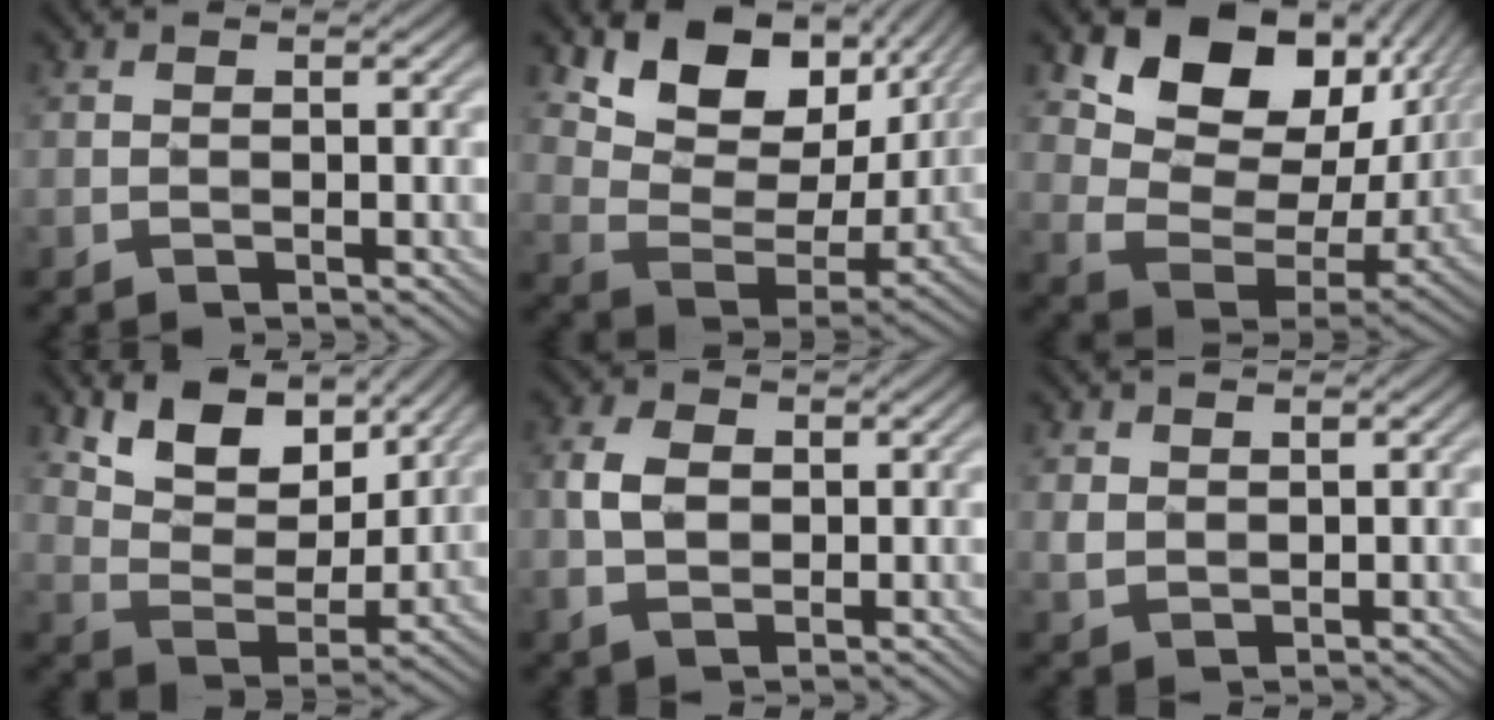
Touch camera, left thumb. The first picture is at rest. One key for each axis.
{"total": 13.7, "fx": 7.4, "fy": 8.1, "fz": 8.2, "tx": -0.159, "ty": -0.006, "tz": 0.134}
{"total": 14.5, "fx": 6.8, "fy": 9.1, "fz": 9.0, "tx": -0.155, "ty": -0.005, "tz": 0.131}
{"total": 10.9, "fx": 7.1, "fy": 5.6, "fz": 6.1, "tx": -0.137, "ty": 0.000, "tz": 0.123}
{"total": 4.3, "fx": 0.7, "fy": 2.9, "fz": 3.2, "tx": -0.080, "ty": 0.008, "tz": 0.011}
{"total": 2.1, "fx": 1.4, "fy": 1.3, "fz": 0.8, "tx": -0.028, "ty": -0.003, "tz": 0.034}